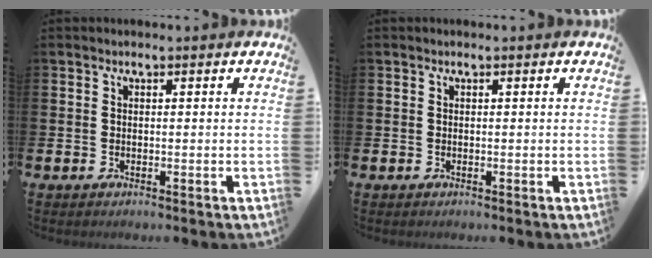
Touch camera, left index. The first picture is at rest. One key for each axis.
{"total": 0.0}